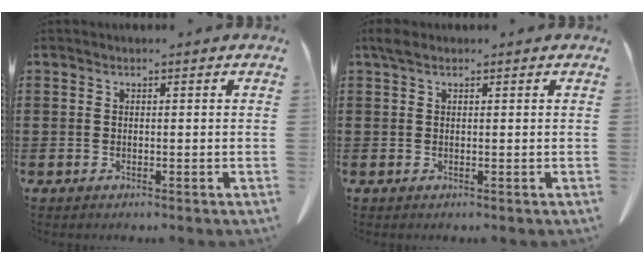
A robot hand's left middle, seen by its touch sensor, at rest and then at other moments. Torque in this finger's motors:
{"motor_torque": [0.31, 0.28, 0.04, 0.00]}